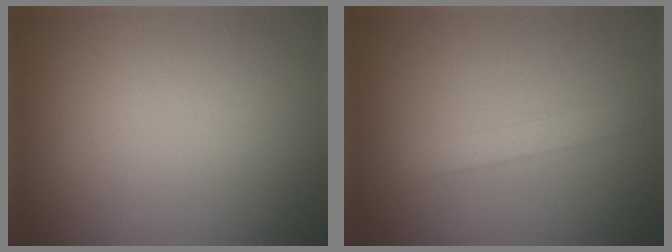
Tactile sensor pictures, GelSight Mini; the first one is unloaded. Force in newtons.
{"total": 1.7, "press": 1.7, "slide": 0.1}